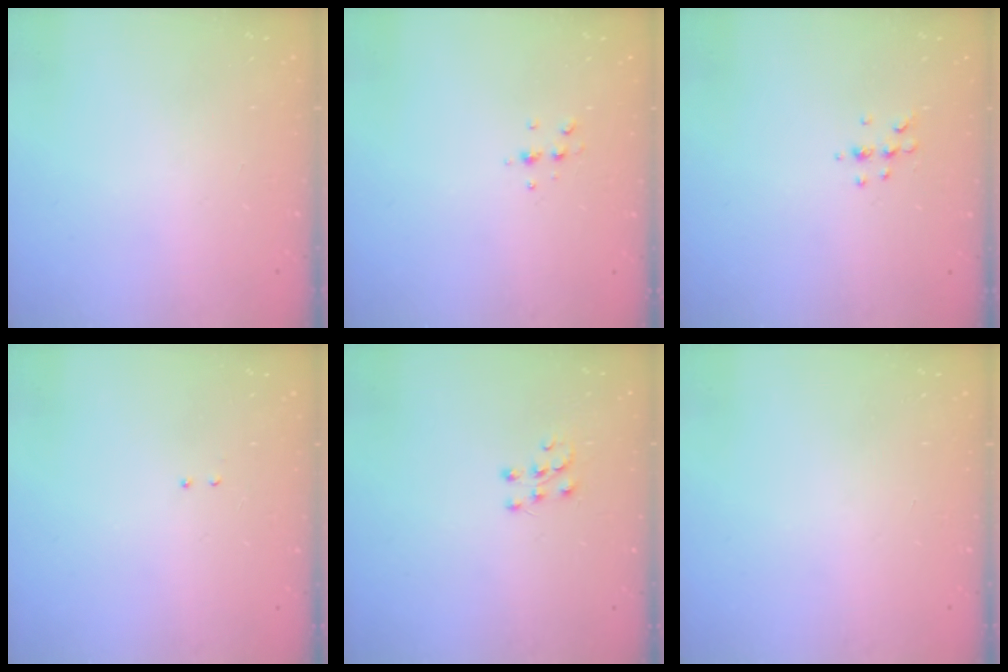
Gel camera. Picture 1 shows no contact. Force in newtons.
{"total": 4.7, "press": 4.6, "slide": 1.0}
{"total": 5.3, "press": 5.1, "slide": 1.5}
{"total": 2.1, "press": 2.0, "slide": 0.6}
{"total": 6.0, "press": 5.9, "slide": 0.4}
{"total": 0.0}